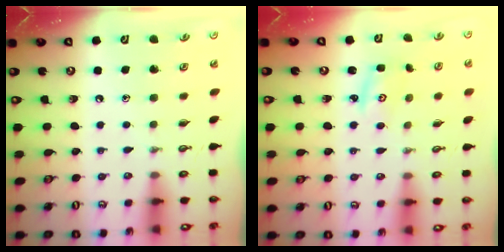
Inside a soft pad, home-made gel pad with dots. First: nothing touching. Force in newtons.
{"total": 2.3, "press": 2.3, "slide": 0.3}